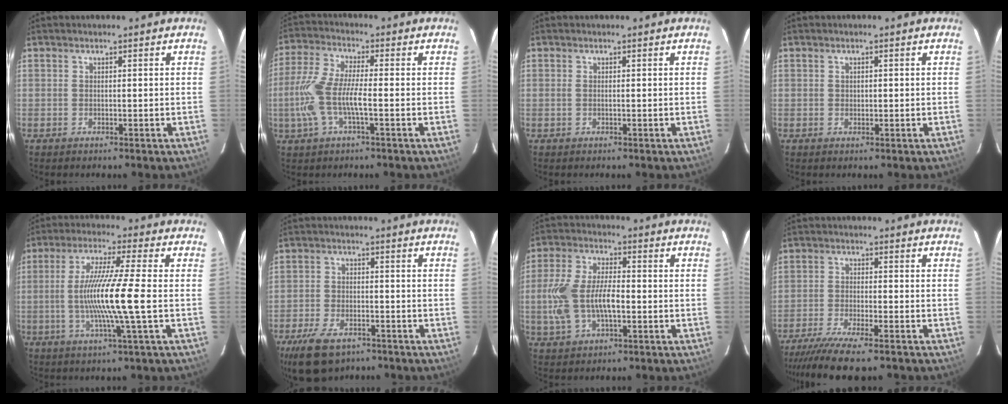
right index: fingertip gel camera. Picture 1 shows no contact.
{"total": 10.4, "force": [-2.2, 2.3, 9.9], "torque": [-0.225, 0.001, -0.043]}
{"total": 0.5, "force": [0.0, -0.1, 0.5], "torque": [-0.013, 0.001, 0.000]}
{"total": 0.8, "force": [0.1, 0.7, 0.4], "torque": [-0.005, 0.003, 0.003]}
{"total": 12.4, "force": [-1.8, -1.4, 12.2], "torque": [-0.229, -0.008, -0.034]}
{"total": 11.1, "force": [-7.4, 5.7, 6.0], "torque": [-0.148, -0.017, -0.129]}
{"total": 12.2, "force": [-1.9, 6.0, 10.5], "torque": [-0.224, 0.005, -0.031]}
{"total": 10.7, "force": [-8.7, 1.3, 6.1], "torque": [-0.144, -0.036, -0.154]}